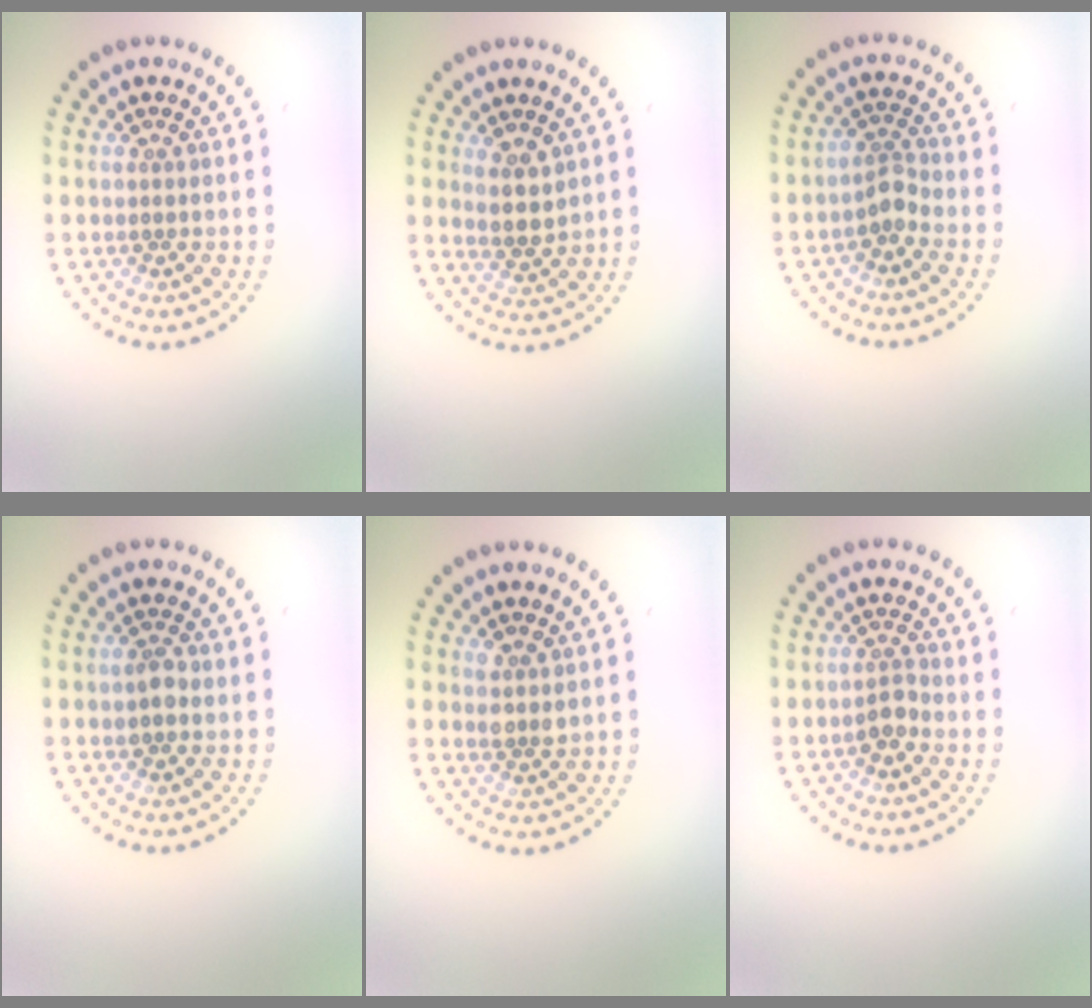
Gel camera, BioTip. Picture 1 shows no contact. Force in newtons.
{"total": 2.6, "press": 2.2, "slide": 1.3}
{"total": 1.9, "press": 1.4, "slide": 1.2}
{"total": 1.4, "press": 1.4, "slide": 0.1}
{"total": 1.5, "press": 1.4, "slide": 0.6}
{"total": 1.6, "press": 1.3, "slide": 1.0}